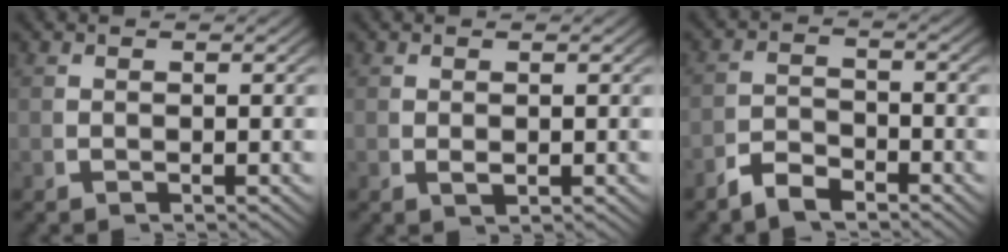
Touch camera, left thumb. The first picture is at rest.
{"total": 1.1, "force": [0.3, 0.7, 0.7], "torque": [-0.019, -0.006, 0.012]}
{"total": 2.8, "force": [-2.6, 1.0, 0.5], "torque": [0.002, -0.004, -0.051]}